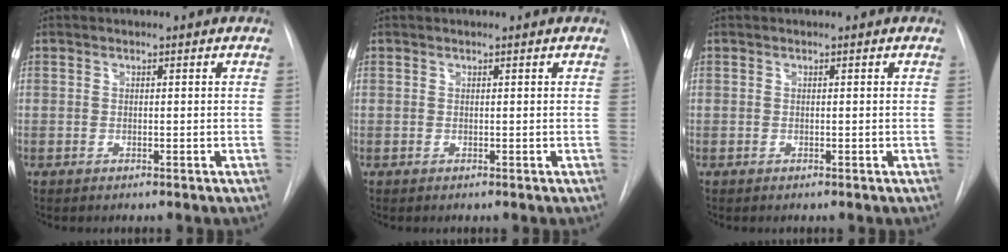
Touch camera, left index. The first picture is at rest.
{"total": 0.9, "force": [0.8, -0.1, 0.2], "torque": [-0.005, 0.009, 0.014]}
{"total": 0.0}